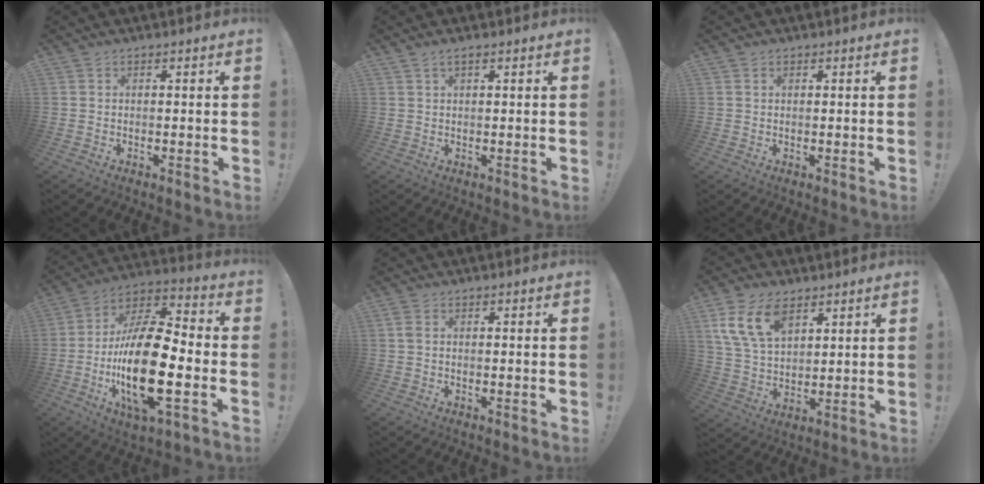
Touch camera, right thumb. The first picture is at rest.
{"total": 1.8, "force": [1.1, 0.5, 1.4], "torque": [-0.031, 0.001, 0.020]}
{"total": 0.7, "force": [0.5, 0.5, 0.1], "torque": [0.001, -0.001, 0.009]}
{"total": 23.9, "force": [-5.2, 8.9, 21.6], "torque": [-0.418, 0.018, -0.087]}
{"total": 1.4, "force": [0.3, 0.7, 1.2], "torque": [-0.030, 0.006, 0.006]}
{"total": 13.1, "force": [7.5, 7.5, 7.7], "torque": [-0.161, -0.021, 0.146]}